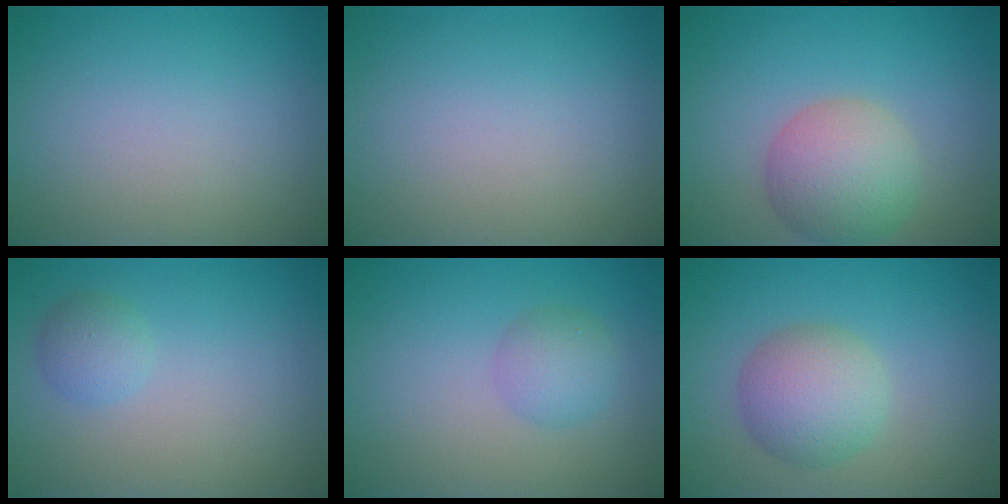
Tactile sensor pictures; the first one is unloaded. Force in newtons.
{"total": 0.0}
{"total": 5.5, "press": 5.5, "slide": 0.3}
{"total": 1.7, "press": 1.7, "slide": 0.1}
{"total": 2.4, "press": 2.4, "slide": 0.0}
{"total": 4.7, "press": 4.7, "slide": 0.2}